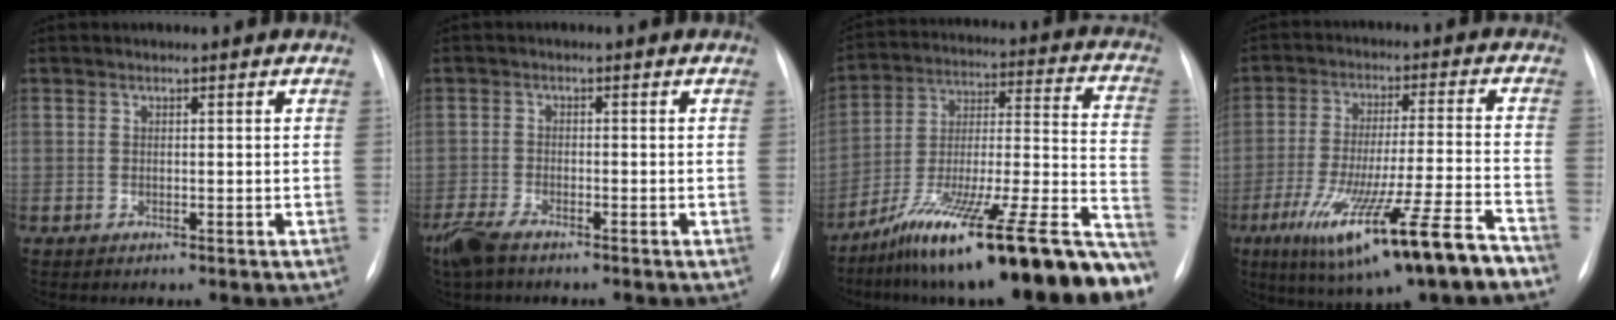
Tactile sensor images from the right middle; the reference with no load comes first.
{"total": 4.7, "force": [-3.7, 1.2, 2.6], "torque": [-0.061, -0.012, -0.071]}
{"total": 28.7, "force": [-21.8, 2.7, 18.5], "torque": [-0.207, 0.007, -0.344]}
{"total": 17.4, "force": [-10.3, 0.4, 14.1], "torque": [-0.237, -0.036, -0.166]}